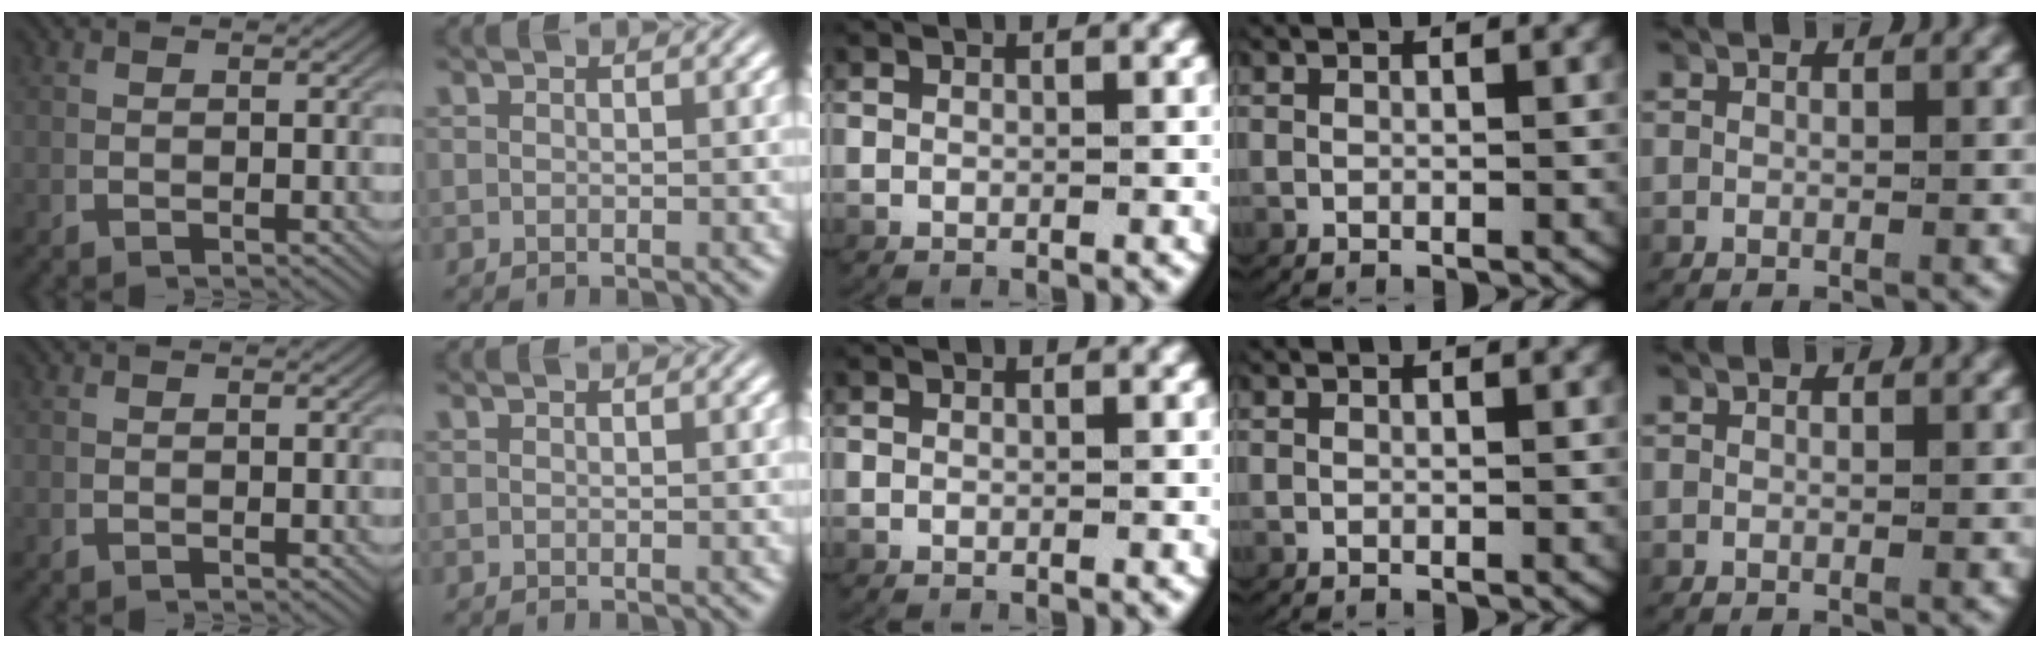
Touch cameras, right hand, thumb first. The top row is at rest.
{}